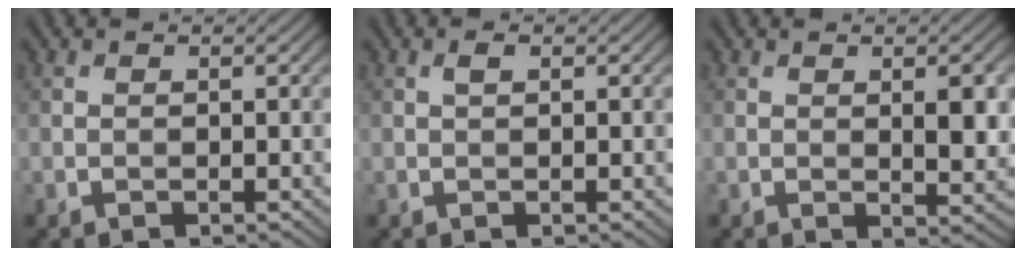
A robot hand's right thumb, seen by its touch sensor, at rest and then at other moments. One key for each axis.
{"total": 1.0, "fx": 0.3, "fy": 0.3, "fz": 0.9, "tx": -0.018, "ty": 0.001, "tz": 0.005}
{"total": 4.4, "fx": 0.7, "fy": 1.7, "fz": 4.1, "tx": -0.063, "ty": -0.001, "tz": 0.016}